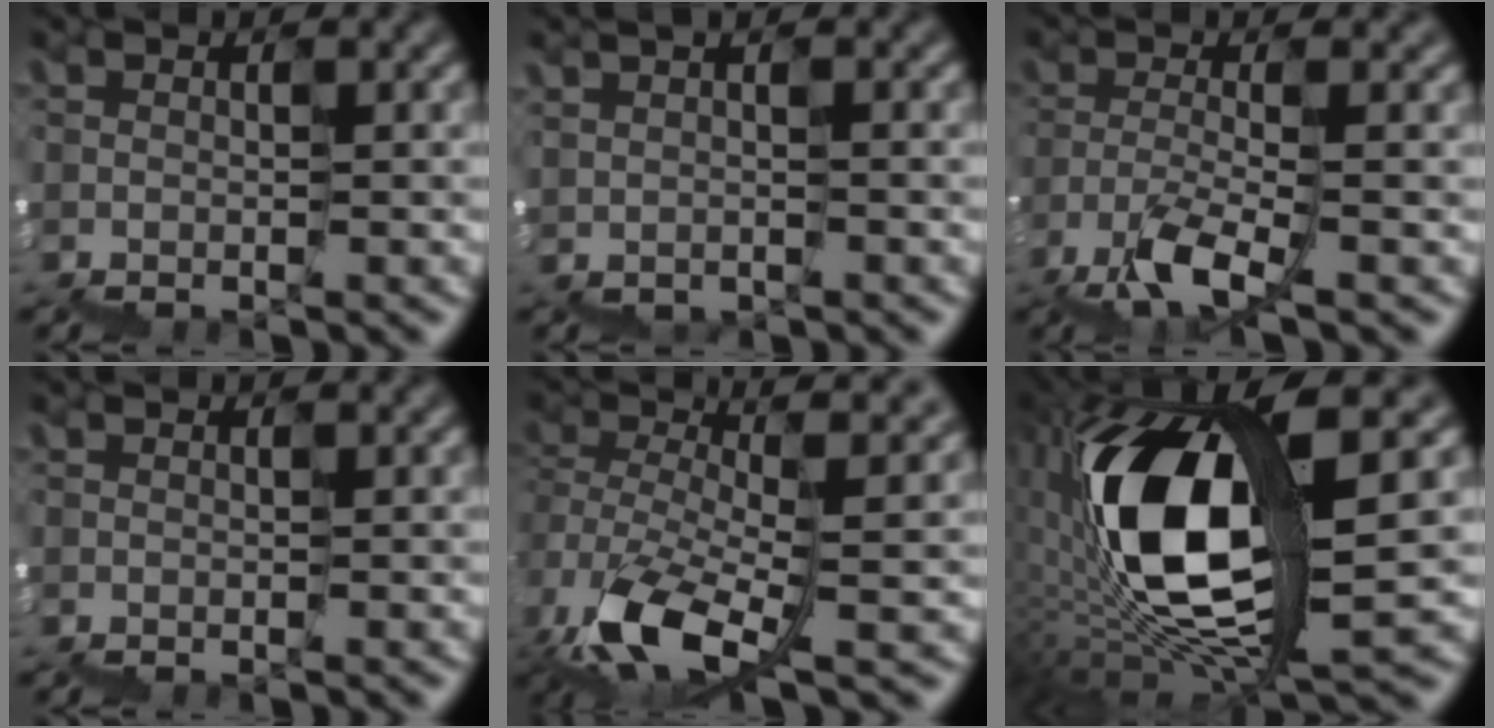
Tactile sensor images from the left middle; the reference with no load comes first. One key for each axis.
{"total": 0.6, "fx": -0.1, "fy": -0.3, "fz": 0.5, "tx": -0.011, "ty": -0.004, "tz": 0.003}
{"total": 3.4, "fx": -2.1, "fy": 0.2, "fz": 2.7, "tx": -0.067, "ty": 0.002, "tz": -0.040}
{"total": 0.0}
{"total": 9.7, "fx": 0.2, "fy": 4.2, "fz": 8.8, "tx": -0.215, "ty": -0.006, "tz": 0.030}
{"total": 12.1, "fx": 2.6, "fy": 3.9, "fz": 11.1, "tx": -0.213, "ty": 0.006, "tz": 0.051}